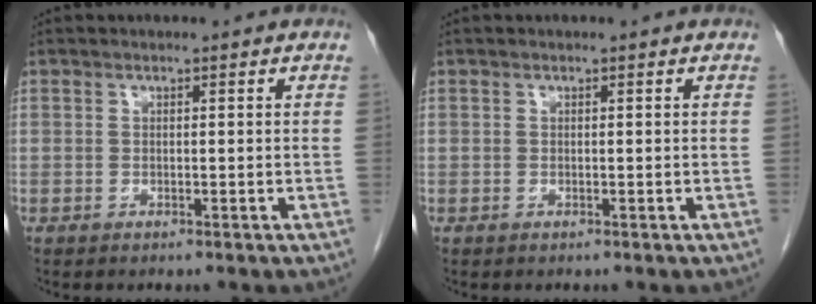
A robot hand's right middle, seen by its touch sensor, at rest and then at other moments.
{"total": 0.0}